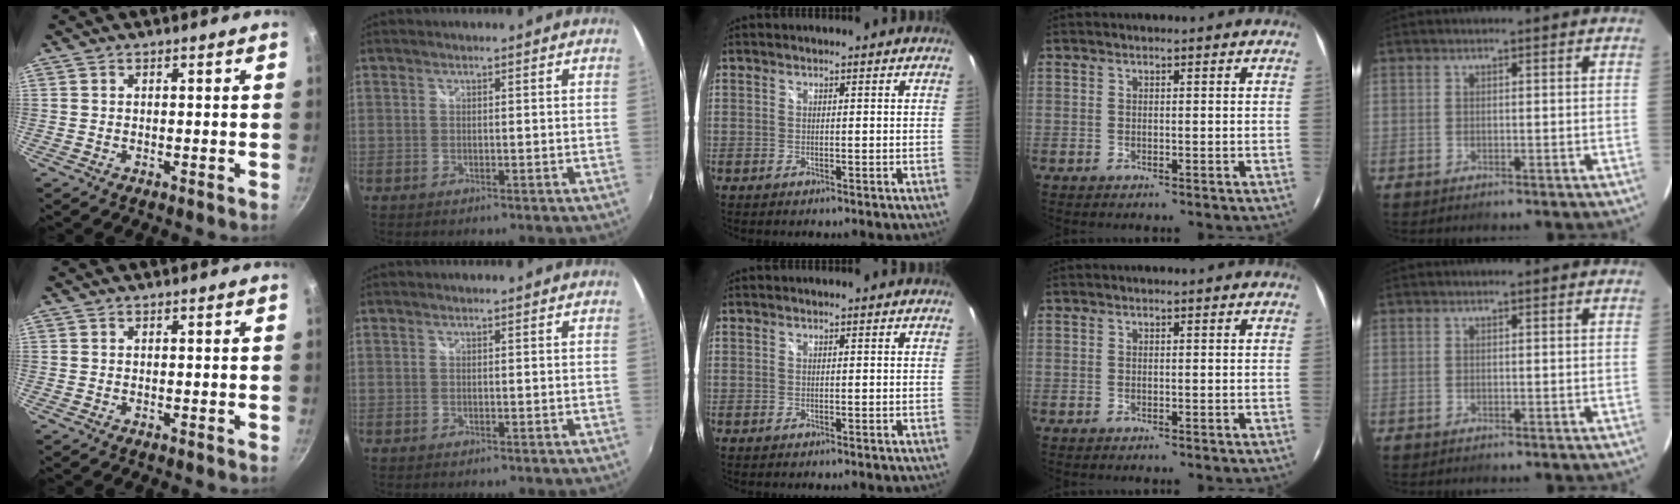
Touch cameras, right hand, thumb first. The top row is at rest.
{}